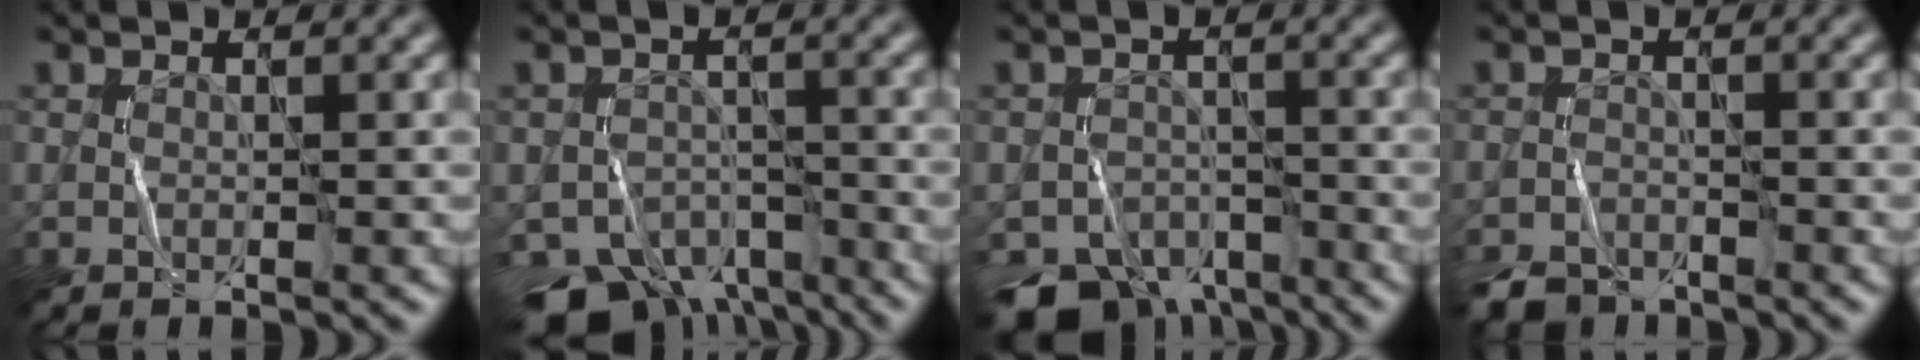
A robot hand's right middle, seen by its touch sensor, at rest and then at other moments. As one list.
[{"total": 9.2, "force": [-7.1, 4.7, 3.6], "torque": [-0.058, -0.026, -0.103]}, {"total": 7.9, "force": [-6.1, 3.9, 3.1], "torque": [-0.045, -0.019, -0.104]}, {"total": 3.2, "force": [-2.7, 1.4, 0.7], "torque": [-0.011, -0.005, -0.058]}]